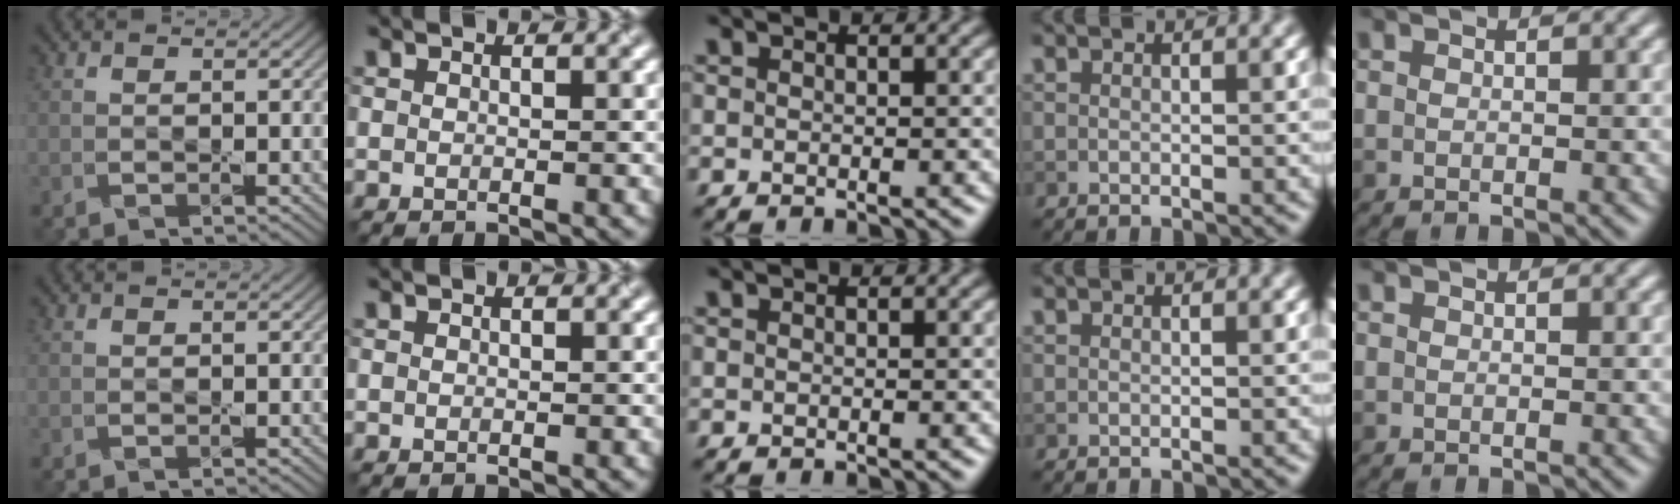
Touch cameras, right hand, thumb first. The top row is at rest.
{}